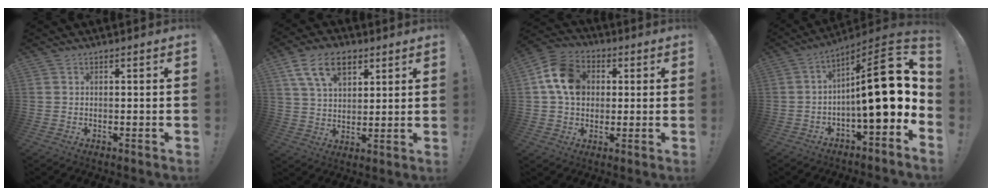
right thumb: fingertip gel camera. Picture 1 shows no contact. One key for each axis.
{"total": 13.9, "fx": 7.1, "fy": 8.6, "fz": 8.3, "tx": -0.135, "ty": -0.016, "tz": 0.134}
{"total": 14.3, "fx": 2.8, "fy": 11.6, "fz": 8.0, "tx": -0.131, "ty": 0.012, "tz": 0.063}
{"total": 20.1, "fx": 0.6, "fy": 5.3, "fz": 19.4, "tx": -0.285, "ty": 0.004, "tz": 0.008}